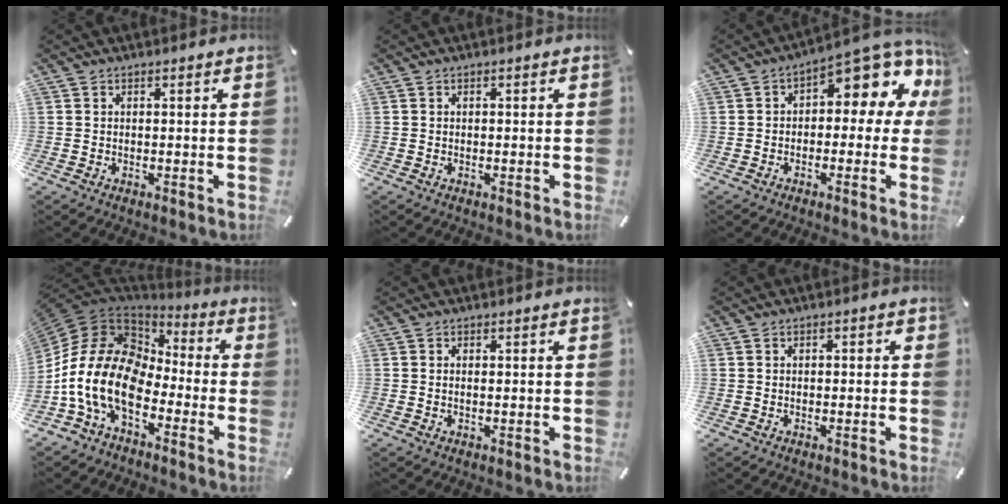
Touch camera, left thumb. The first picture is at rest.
{"total": 0.0}
{"total": 10.3, "force": [5.8, 4.5, 7.2], "torque": [-0.095, -0.056, 0.097]}
{"total": 16.9, "force": [-6.9, 10.7, 11.2], "torque": [-0.256, 0.015, -0.128]}
{"total": 0.7, "force": [0.1, 0.2, 0.6], "torque": [-0.005, -0.004, 0.001]}
{"total": 0.9, "force": [-0.5, 0.8, 0.1], "torque": [-0.002, 0.004, -0.011]}